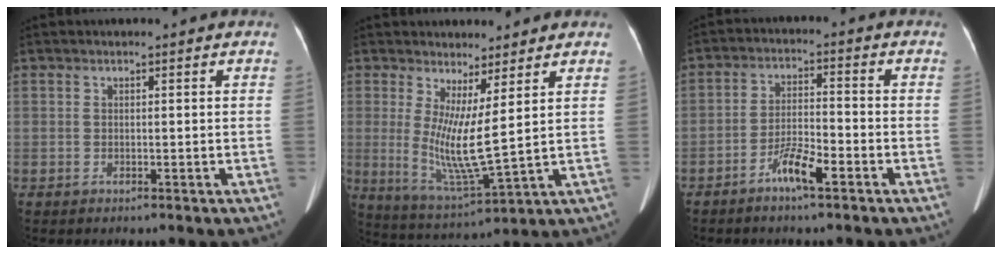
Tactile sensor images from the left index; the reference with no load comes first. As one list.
[{"total": 8.5, "force": [1.8, 0.2, 8.3], "torque": [-0.170, -0.038, 0.041]}, {"total": 5.4, "force": [-3.4, 0.7, 4.1], "torque": [-0.082, 0.004, -0.064]}]